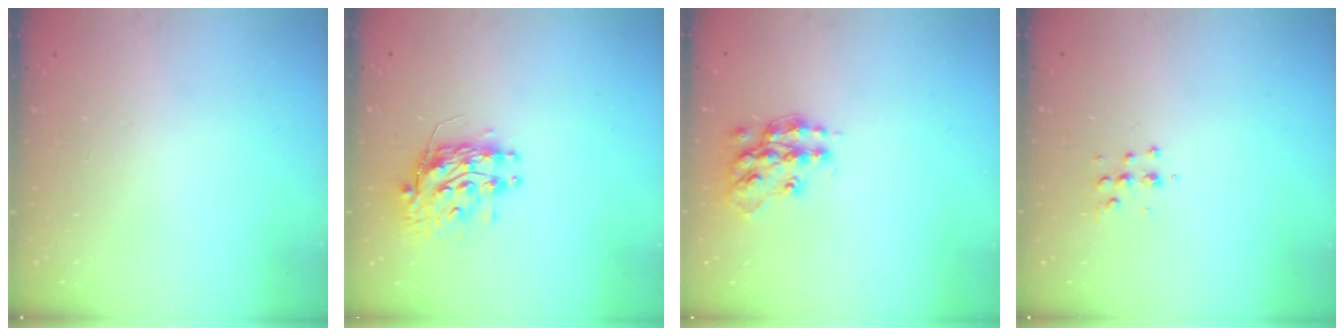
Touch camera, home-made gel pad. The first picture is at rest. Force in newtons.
{"total": 10.6, "press": 10.5, "slide": 0.8}
{"total": 13.4, "press": 13.4, "slide": 0.9}
{"total": 5.4, "press": 5.3, "slide": 0.7}